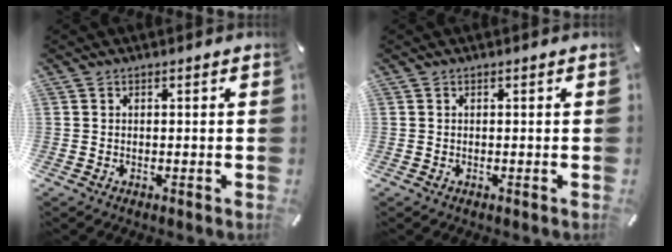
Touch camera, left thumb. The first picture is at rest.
{"total": 0.0}